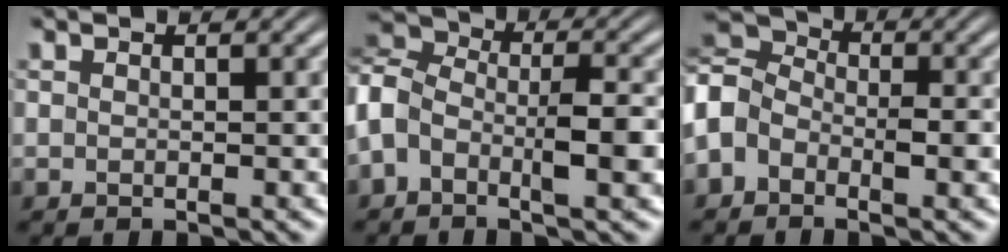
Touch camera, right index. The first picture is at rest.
{"total": 7.6, "force": [0.4, 6.0, 4.6], "torque": [-0.118, -0.005, -0.006]}
{"total": 7.9, "force": [0.5, 6.8, 4.1], "torque": [-0.104, -0.002, -0.006]}